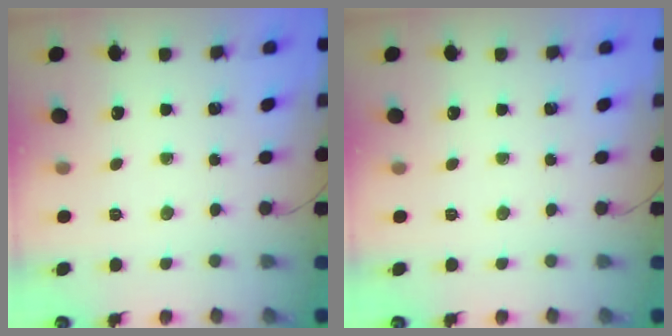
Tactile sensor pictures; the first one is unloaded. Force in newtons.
{"total": 0.0}